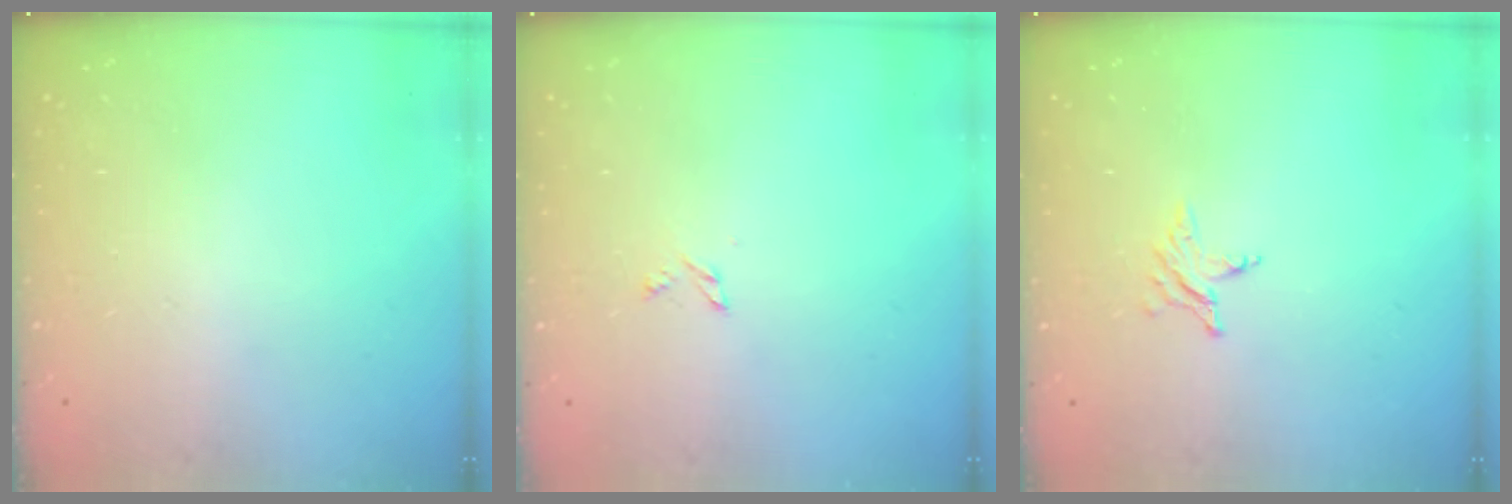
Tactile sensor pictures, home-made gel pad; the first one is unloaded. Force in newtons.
{"total": 2.4, "press": 2.3, "slide": 0.3}
{"total": 2.8, "press": 2.7, "slide": 0.4}